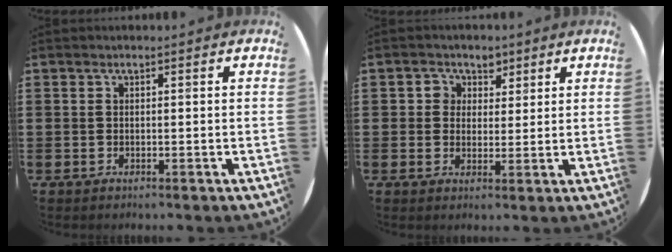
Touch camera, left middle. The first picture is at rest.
{"total": 3.0, "force": [1.6, 2.6, 0.2], "torque": [0.000, 0.006, 0.025]}